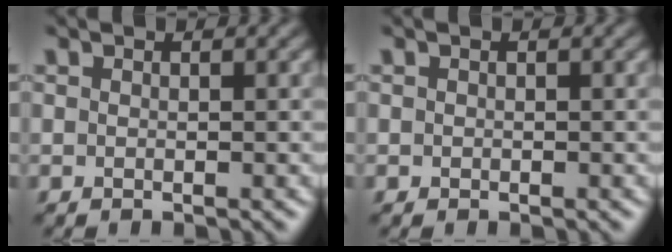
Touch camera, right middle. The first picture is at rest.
{"total": 0.0}